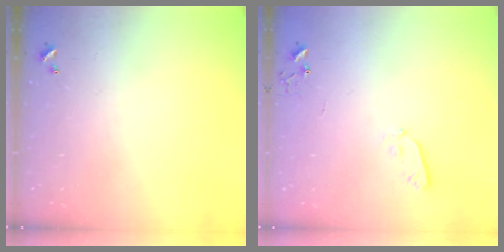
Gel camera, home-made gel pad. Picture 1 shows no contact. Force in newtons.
{"total": 3.5, "press": 3.3, "slide": 1.0}